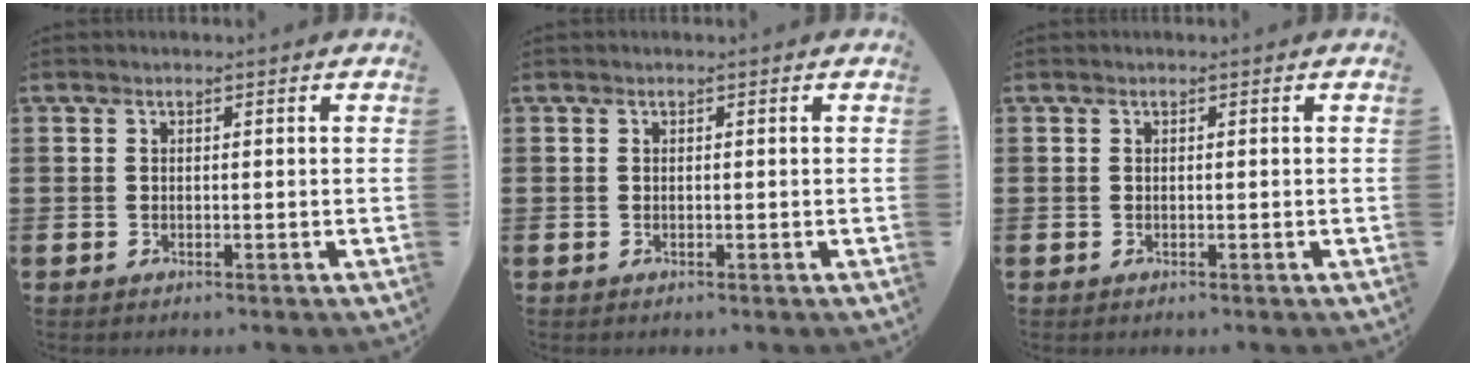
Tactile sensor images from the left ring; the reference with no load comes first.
{"total": 0.0}
{"total": 0.0}